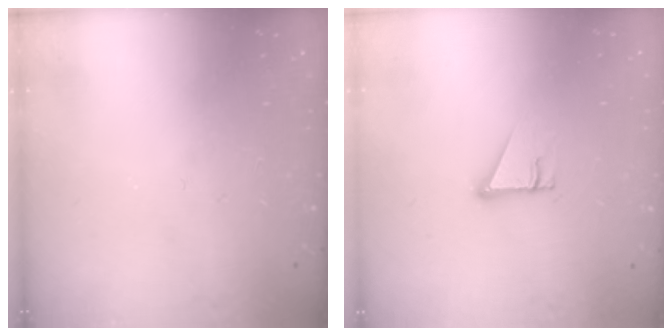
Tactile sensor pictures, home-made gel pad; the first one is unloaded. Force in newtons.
{"total": 2.7, "press": 2.7, "slide": 0.0}